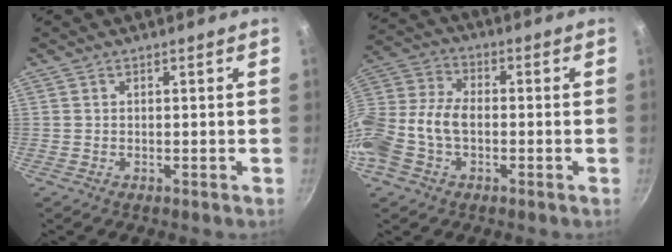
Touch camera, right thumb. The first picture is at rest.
{"total": 13.5, "force": [-2.8, 8.9, 9.8], "torque": [-0.197, 0.036, -0.069]}